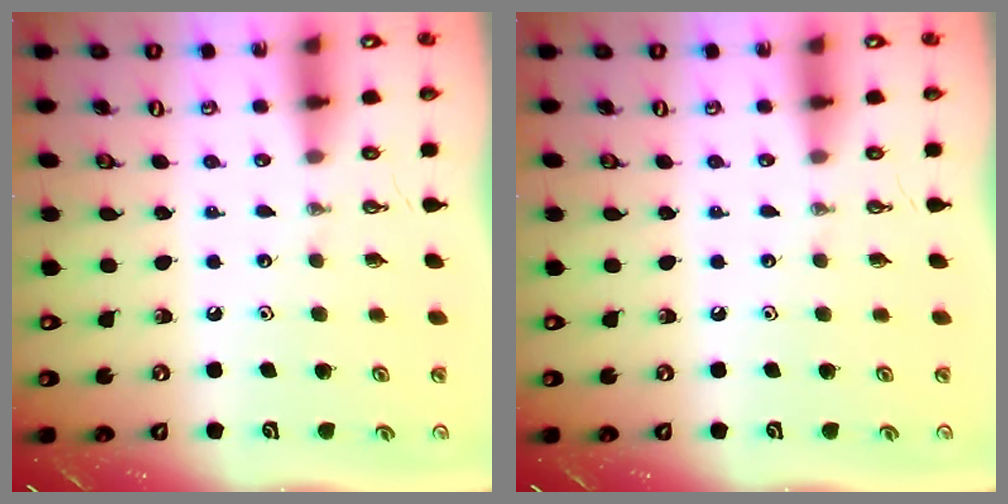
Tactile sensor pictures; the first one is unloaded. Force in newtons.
{"total": 0.0}